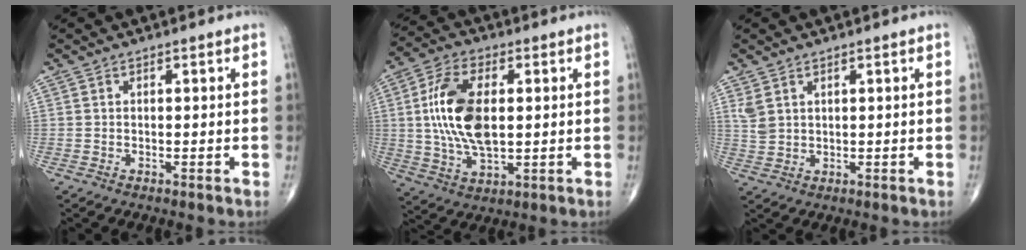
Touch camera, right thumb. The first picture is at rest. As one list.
[{"total": 14.4, "force": [1.5, 7.5, 12.2], "torque": [-0.240, 0.001, 0.031]}, {"total": 2.9, "force": [1.6, 1.8, 1.7], "torque": [-0.034, -0.004, 0.043]}]